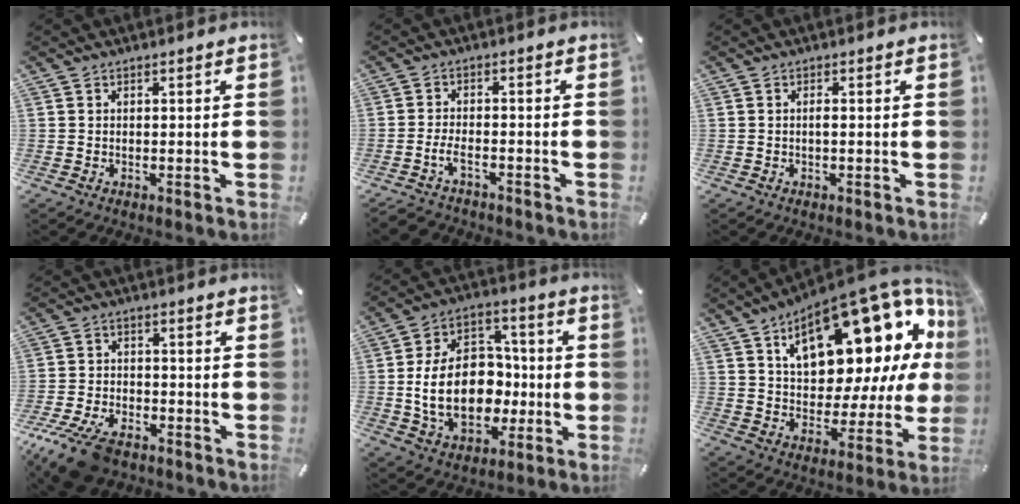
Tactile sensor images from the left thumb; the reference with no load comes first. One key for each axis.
{"total": 4.1, "fx": -2.6, "fy": 1.9, "fz": 2.6, "tx": -0.056, "ty": 0.013, "tz": -0.051}
{"total": 0.9, "fx": -0.1, "fy": 0.2, "fz": 0.9, "tx": -0.020, "ty": -0.002, "tz": -0.002}
{"total": 11.0, "fx": -7.5, "fy": 5.3, "fz": 5.9, "tx": -0.120, "ty": 0.036, "tz": -0.140}
{"total": 20.4, "fx": -2.2, "fy": 14.7, "fz": 14.0, "tx": -0.272, "ty": 0.002, "tz": -0.033}
{"total": 23.9, "fx": 11.8, "fy": 12.2, "fz": 16.9, "tx": -0.227, "ty": -0.082, "tz": 0.202}